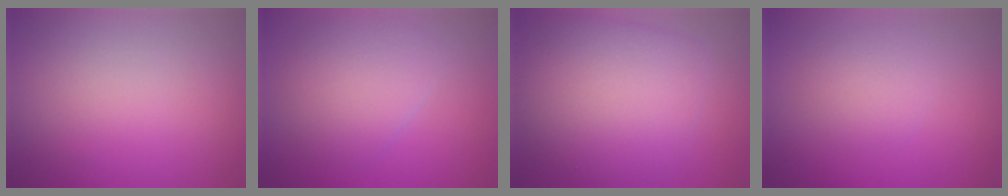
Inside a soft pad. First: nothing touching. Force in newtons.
{"total": 4.0, "press": 4.0, "slide": 0.0}
{"total": 8.2, "press": 8.2, "slide": 0.3}
{"total": 2.0, "press": 2.0, "slide": 0.2}